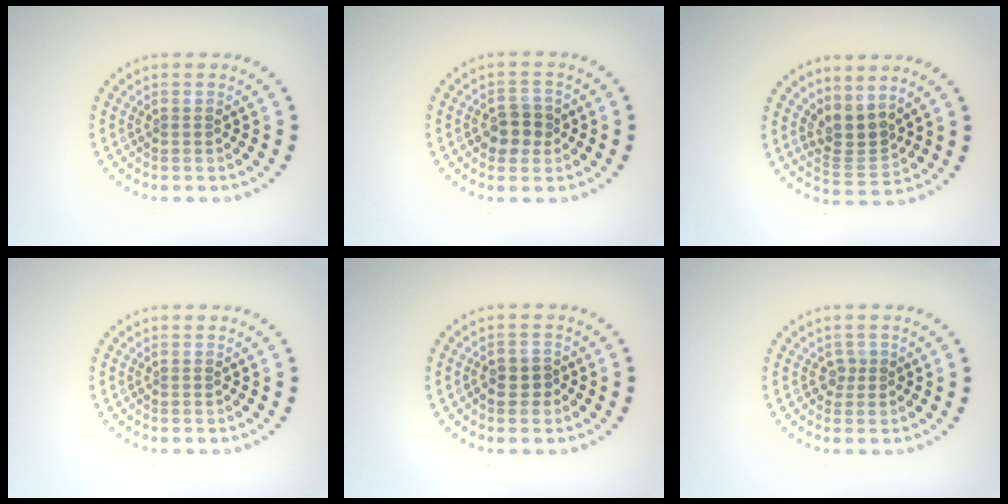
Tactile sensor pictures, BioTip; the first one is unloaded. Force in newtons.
{"total": 2.7, "press": 2.6, "slide": 0.7}
{"total": 2.8, "press": 2.1, "slide": 1.9}
{"total": 0.0}
{"total": 1.9, "press": 1.8, "slide": 0.6}
{"total": 1.1, "press": 0.8, "slide": 0.7}